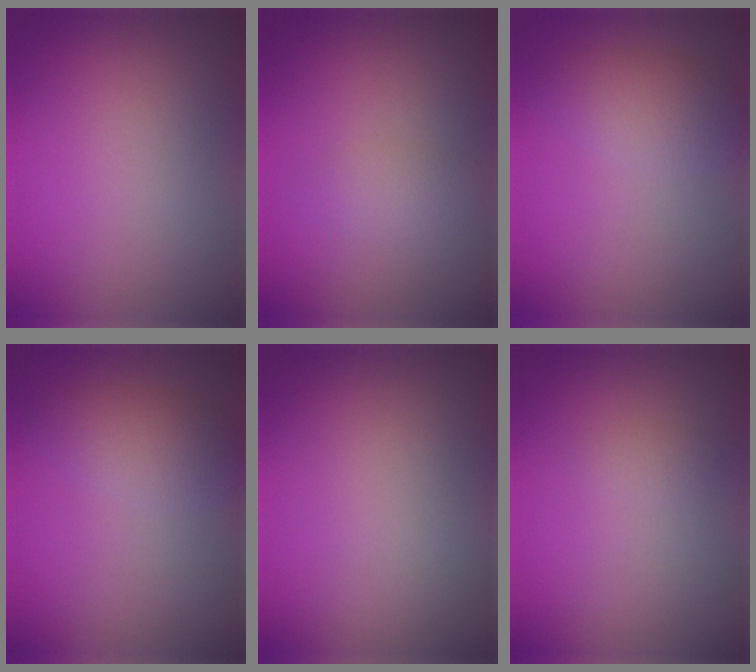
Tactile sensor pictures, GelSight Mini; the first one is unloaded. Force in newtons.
{"total": 1.9, "press": 1.9, "slide": 0.1}
{"total": 2.9, "press": 2.9, "slide": 0.1}
{"total": 2.9, "press": 2.9, "slide": 0.1}
{"total": 0.0}
{"total": 0.7, "press": 0.7, "slide": 0.0}